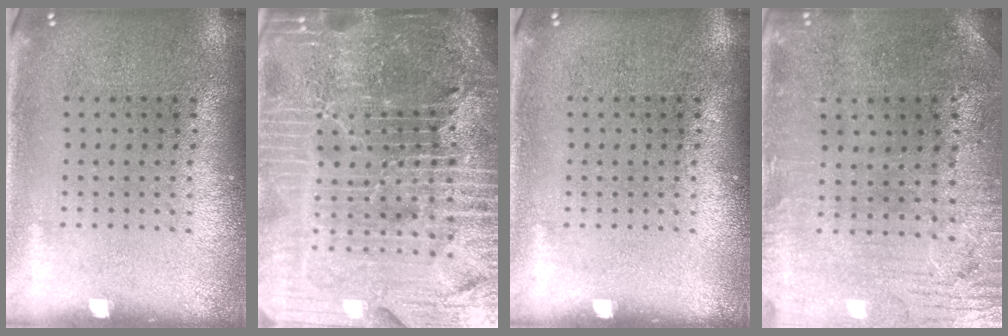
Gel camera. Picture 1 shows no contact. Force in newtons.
{"total": 7.3, "press": 6.3, "slide": 3.7}
{"total": 0.0}
{"total": 0.7, "press": 0.5, "slide": 0.5}